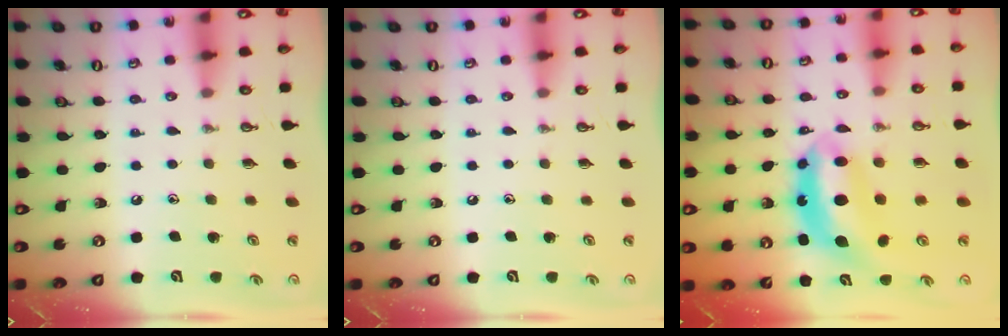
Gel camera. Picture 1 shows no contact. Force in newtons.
{"total": 0.0}
{"total": 6.8, "press": 6.8, "slide": 0.6}